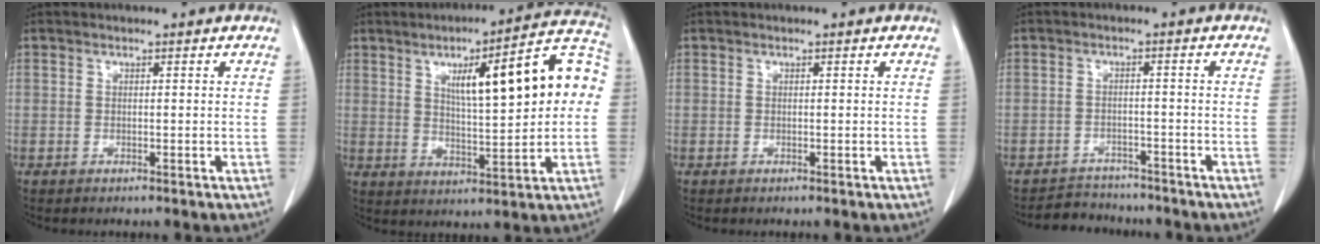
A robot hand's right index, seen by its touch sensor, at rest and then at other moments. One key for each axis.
{"total": 16.4, "fx": 3.4, "fy": 3.2, "fz": 15.7, "tx": -0.215, "ty": 0.035, "tz": 0.050}
{"total": 0.0}
{"total": 4.8, "fx": -4.4, "fy": 1.9, "fz": -0.5, "tx": 0.011, "ty": 0.008, "tz": -0.069}